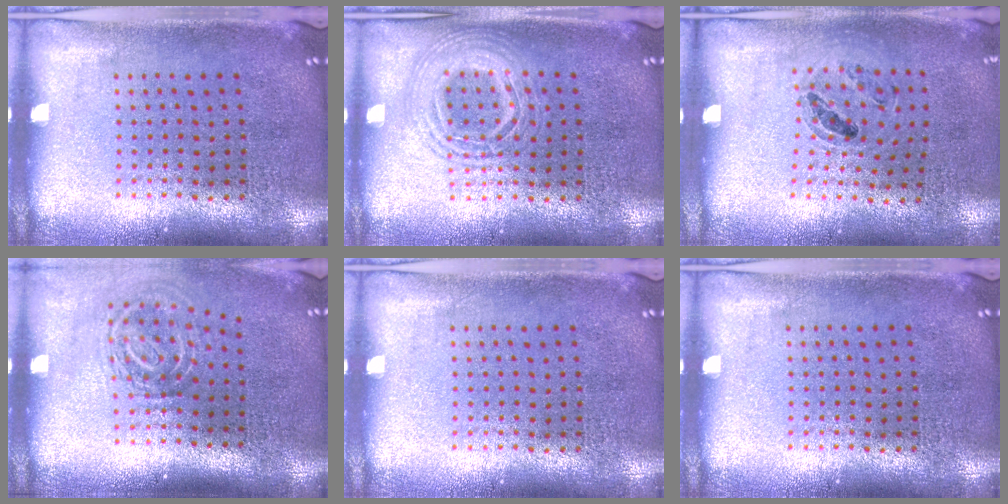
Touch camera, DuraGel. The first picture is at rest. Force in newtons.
{"total": 1.6, "press": 1.6, "slide": 0.2}
{"total": 0.9, "press": 0.8, "slide": 0.3}
{"total": 1.8, "press": 1.2, "slide": 1.3}
{"total": 0.0}
{"total": 0.0}